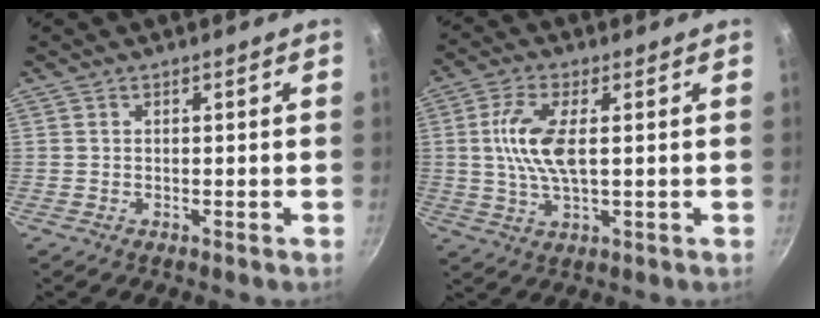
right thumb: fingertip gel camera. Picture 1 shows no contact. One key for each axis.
{"total": 9.0, "fx": 1.0, "fy": 3.6, "fz": 8.2, "tx": -0.172, "ty": 0.004, "tz": 0.017}